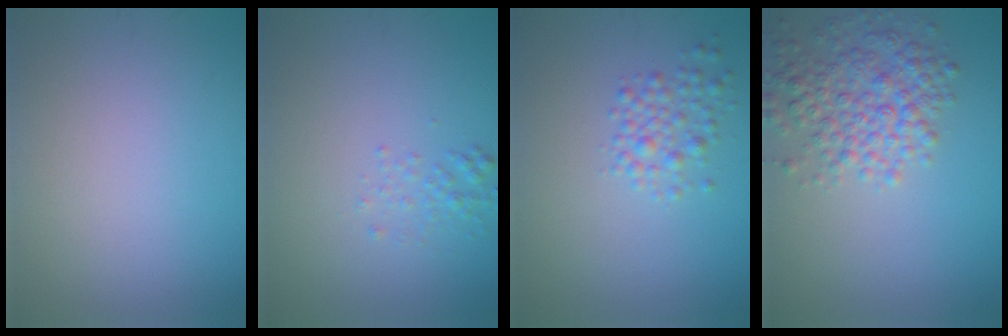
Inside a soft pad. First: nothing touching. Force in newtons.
{"total": 1.3, "press": 1.3, "slide": 0.1}
{"total": 2.3, "press": 2.3, "slide": 0.1}
{"total": 5.0, "press": 5.0, "slide": 0.2}